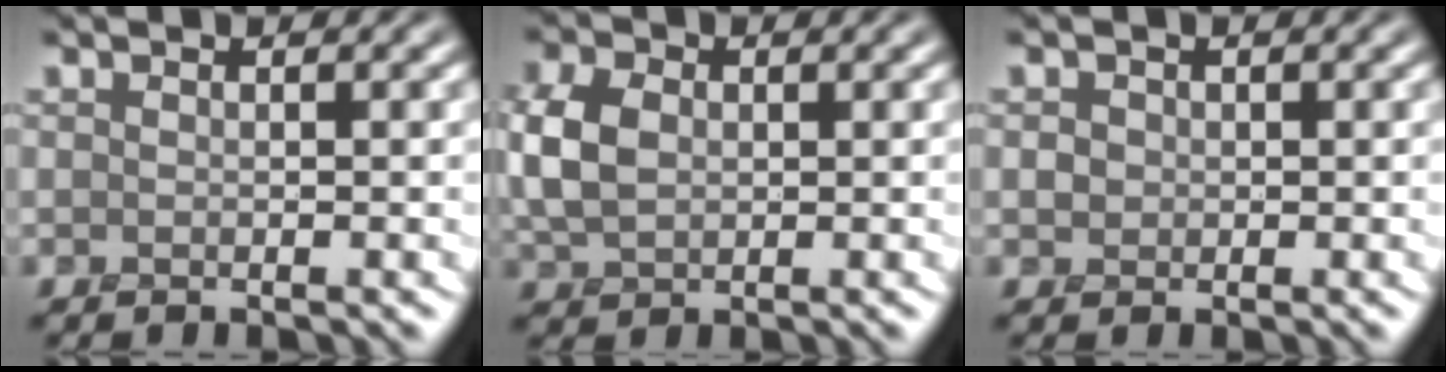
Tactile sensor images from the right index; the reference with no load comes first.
{"total": 4.3, "force": [0.3, 3.0, 3.0], "torque": [-0.085, 0.008, 0.005]}
{"total": 1.1, "force": [0.2, 1.0, 0.4], "torque": [-0.008, 0.001, 0.009]}